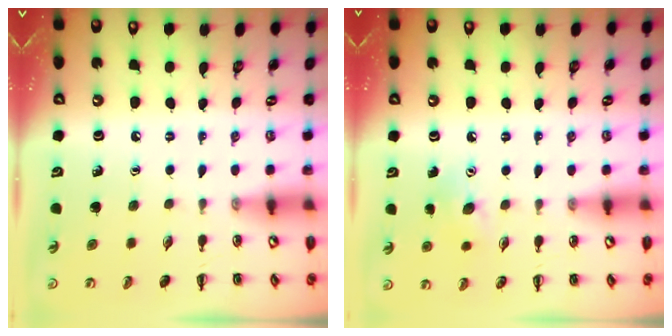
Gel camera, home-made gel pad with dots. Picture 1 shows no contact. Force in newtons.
{"total": 6.5, "press": 6.4, "slide": 1.6}